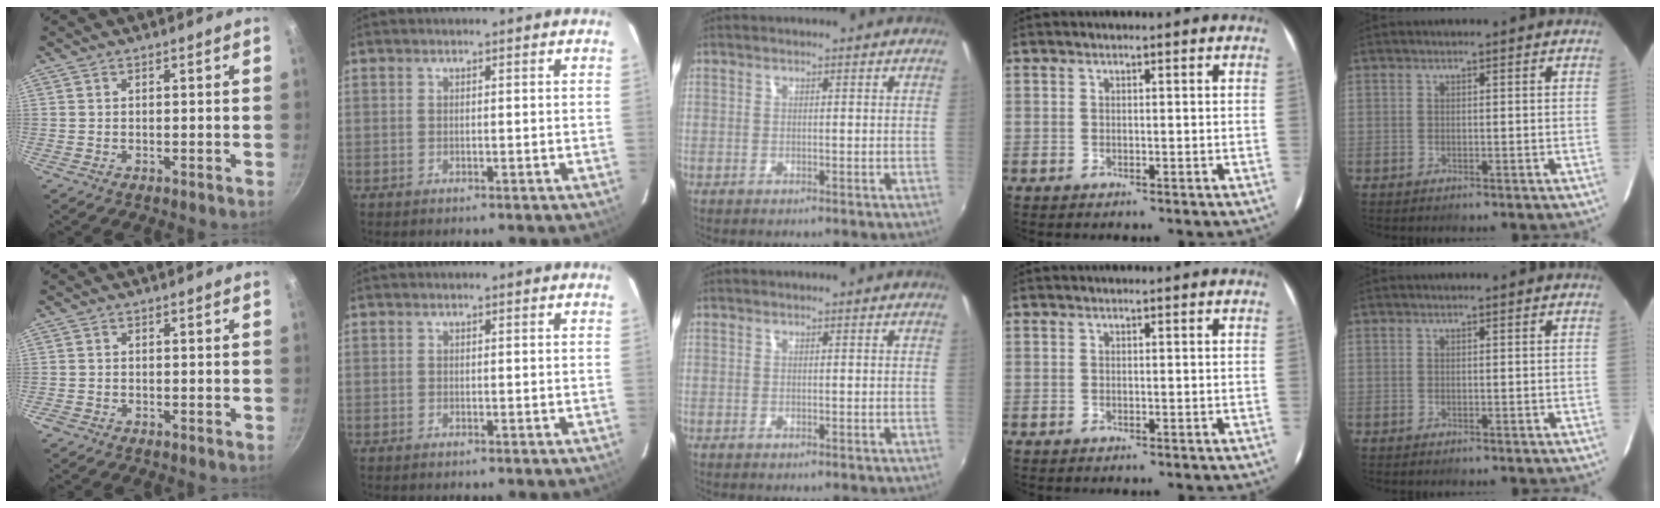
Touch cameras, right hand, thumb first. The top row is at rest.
{"thumb": {"total": 0.8, "force": [-0.5, 0.6, 0.3], "torque": [-0.006, 0.002, -0.010]}}